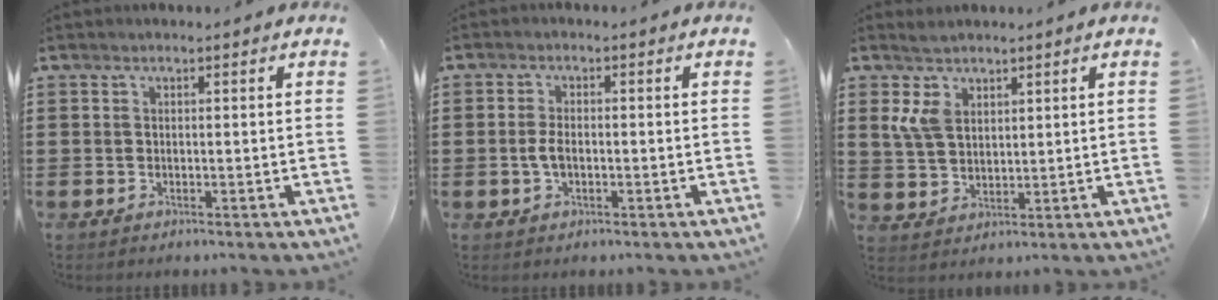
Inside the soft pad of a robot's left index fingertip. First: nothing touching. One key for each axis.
{"total": 2.9, "fx": -0.5, "fy": 1.4, "fz": 2.5, "tx": -0.071, "ty": -0.005, "tz": -0.016}
{"total": 5.2, "fx": 2.9, "fy": 3.3, "fz": 2.7, "tx": -0.073, "ty": 0.009, "tz": 0.053}